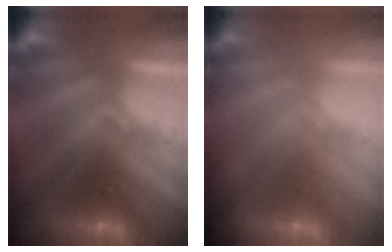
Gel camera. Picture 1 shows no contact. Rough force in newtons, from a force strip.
{"total": 1.3}